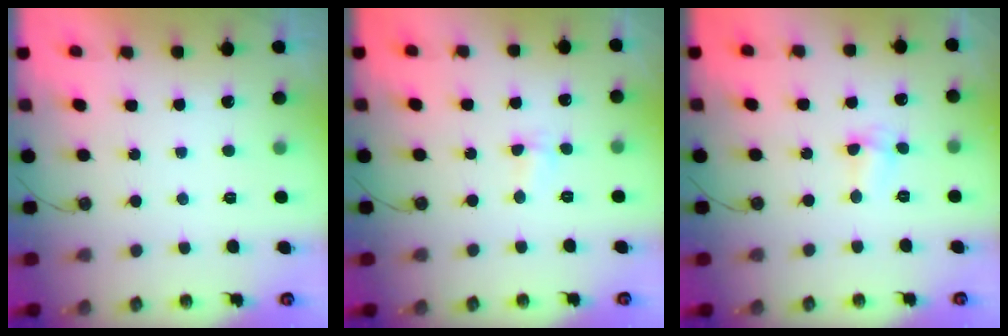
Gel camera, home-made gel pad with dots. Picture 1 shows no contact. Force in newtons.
{"total": 2.5, "press": 2.1, "slide": 1.4}
{"total": 2.8, "press": 2.8, "slide": 0.5}